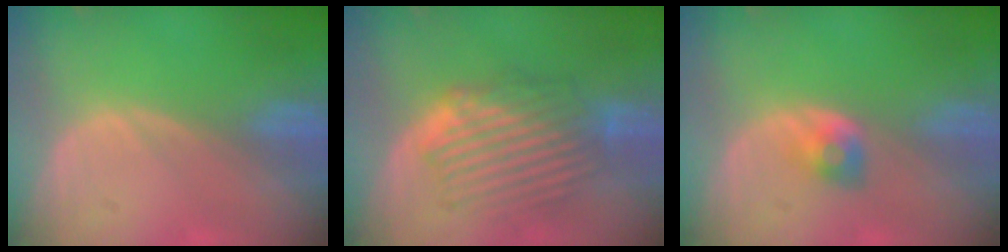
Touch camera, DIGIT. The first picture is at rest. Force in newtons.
{"total": 8.5, "press": 8.3, "slide": 2.0}
{"total": 2.6, "press": 2.4, "slide": 1.0}